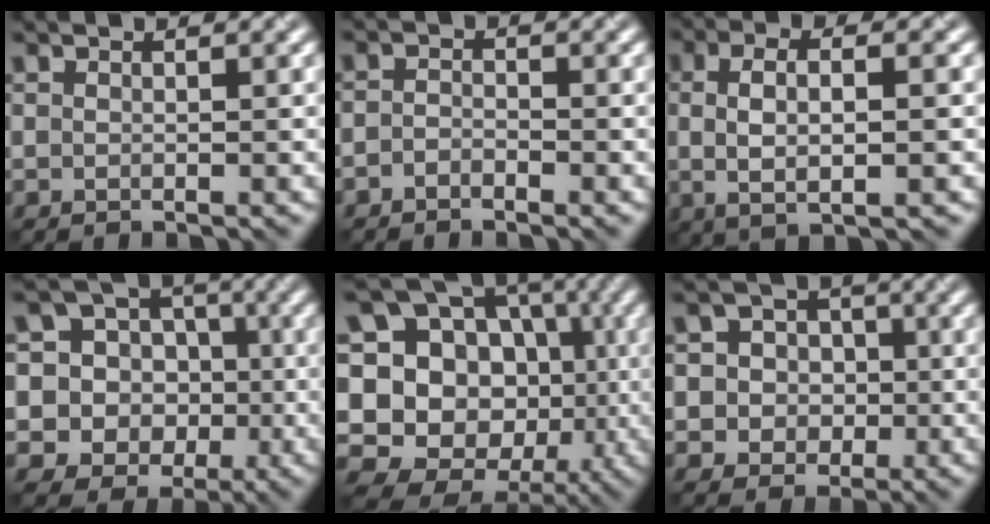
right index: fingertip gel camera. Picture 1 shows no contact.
{"total": 1.2, "force": [-1.0, 0.5, 0.3], "torque": [-0.005, 0.002, -0.024]}
{"total": 4.6, "force": [0.2, 1.5, 4.3], "torque": [-0.083, 0.003, 0.000]}
{"total": 14.0, "force": [0.4, 13.2, 4.4], "torque": [-0.131, 0.038, -0.015]}
{"total": 19.7, "force": [-1.5, 17.0, 9.7], "torque": [-0.213, 0.048, -0.039]}
{"total": 6.3, "force": [0.4, 6.1, 1.4], "torque": [-0.031, 0.031, -0.003]}